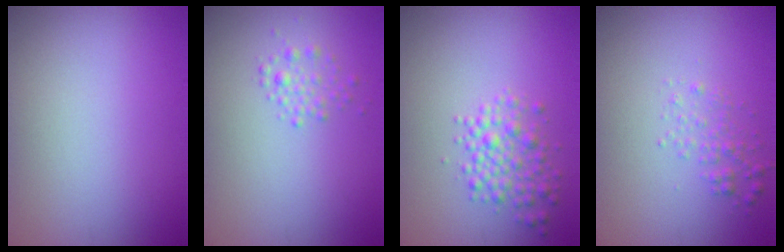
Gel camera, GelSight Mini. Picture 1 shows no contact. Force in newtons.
{"total": 1.4, "press": 1.4, "slide": 0.1}
{"total": 3.0, "press": 3.0, "slide": 0.1}
{"total": 1.5, "press": 1.5, "slide": 0.0}